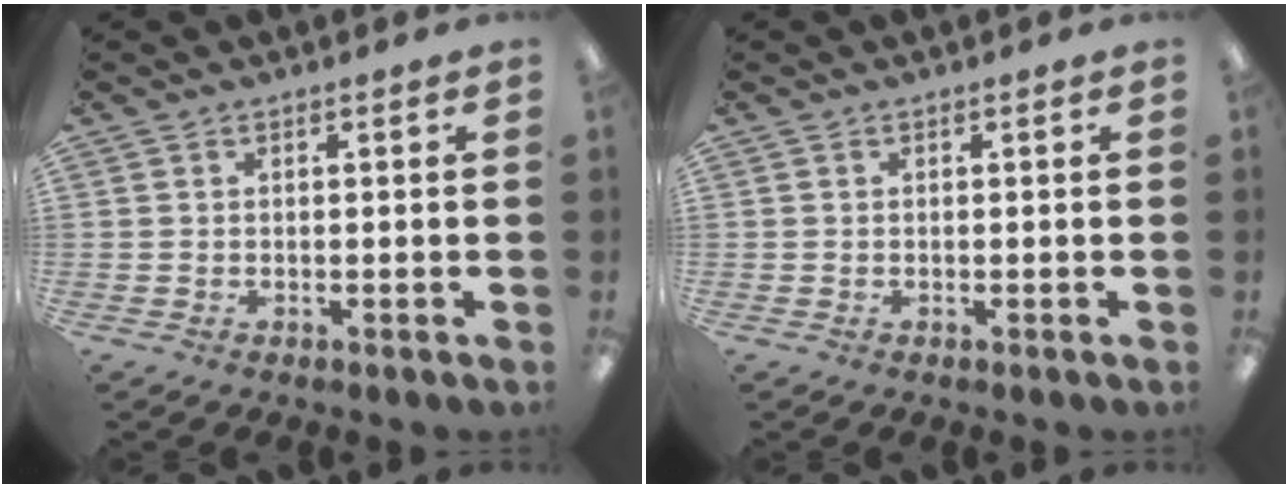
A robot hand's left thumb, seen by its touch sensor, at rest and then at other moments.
{"total": 0.0}